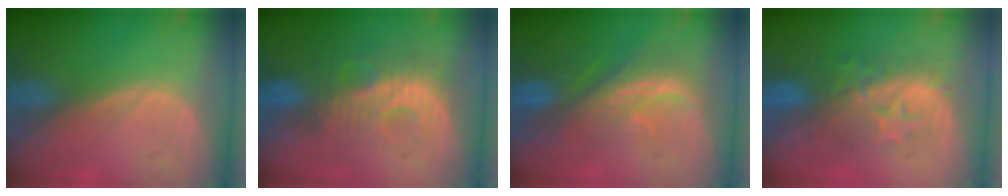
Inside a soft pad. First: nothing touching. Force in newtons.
{"total": 9.3, "press": 8.3, "slide": 4.2}
{"total": 8.2, "press": 7.4, "slide": 3.4}
{"total": 8.4, "press": 8.3, "slide": 1.3}